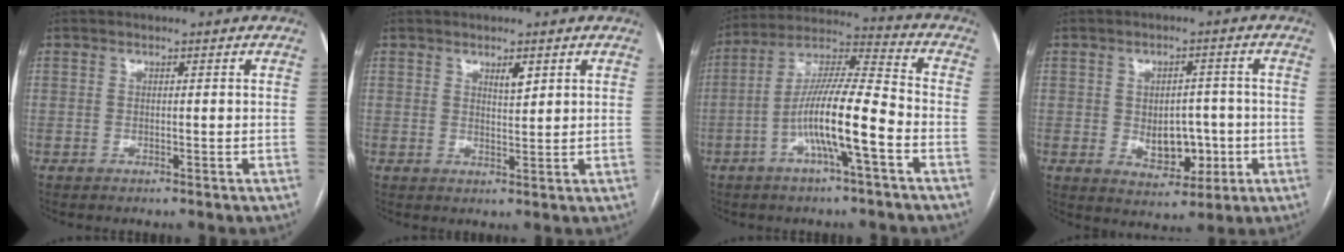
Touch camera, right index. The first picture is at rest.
{"total": 2.2, "force": [1.3, 0.6, 1.7], "torque": [-0.029, -0.002, 0.024]}
{"total": 12.8, "force": [-4.4, 0.9, 11.9], "torque": [-0.227, 0.012, -0.082]}
{"total": 6.9, "force": [-1.1, 4.5, 5.1], "torque": [-0.071, 0.007, -0.004]}